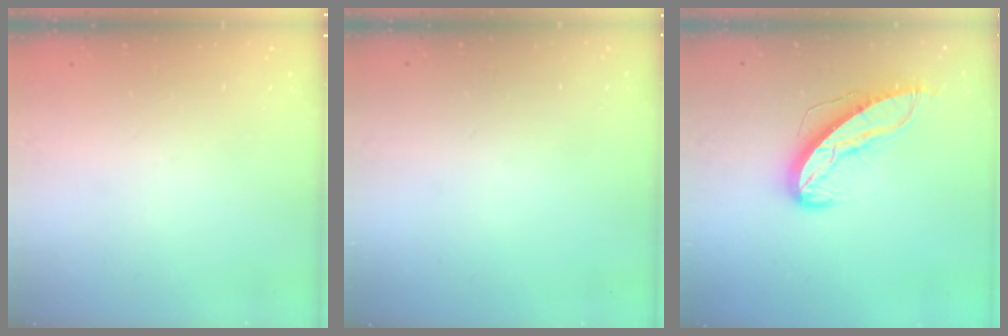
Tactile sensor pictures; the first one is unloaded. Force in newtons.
{"total": 0.0}
{"total": 9.8, "press": 9.8, "slide": 0.5}